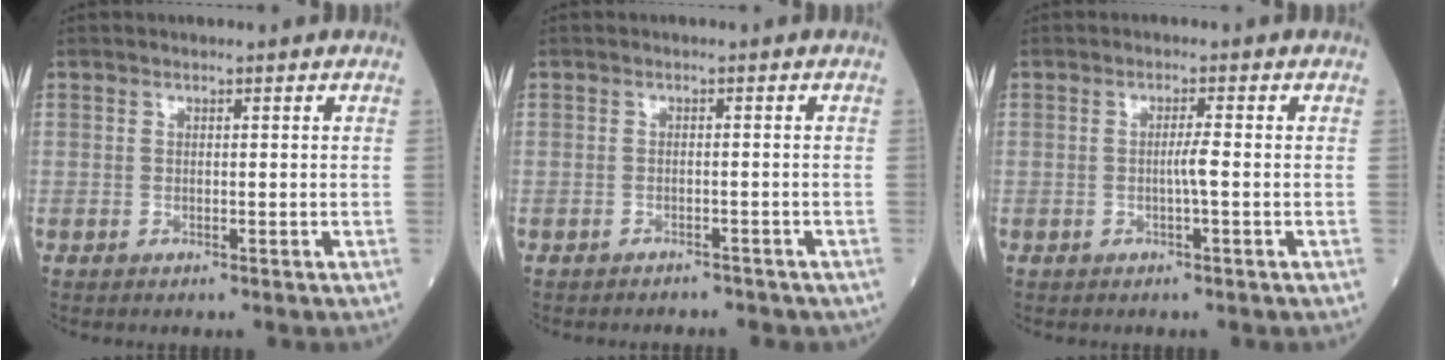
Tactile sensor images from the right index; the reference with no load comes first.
{"total": 4.2, "force": [-3.7, 1.8, 0.7], "torque": [-0.011, 0.004, -0.040]}
{"total": 1.9, "force": [-0.4, -0.3, 1.8], "torque": [-0.034, -0.001, -0.008]}